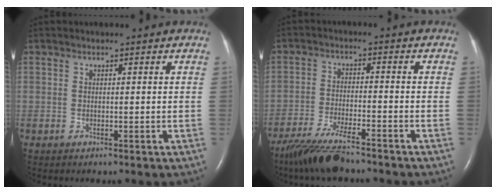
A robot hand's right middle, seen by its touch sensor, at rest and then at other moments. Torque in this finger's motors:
{"motor_torque": [0.77, -0.88, 0.02, 0.05]}